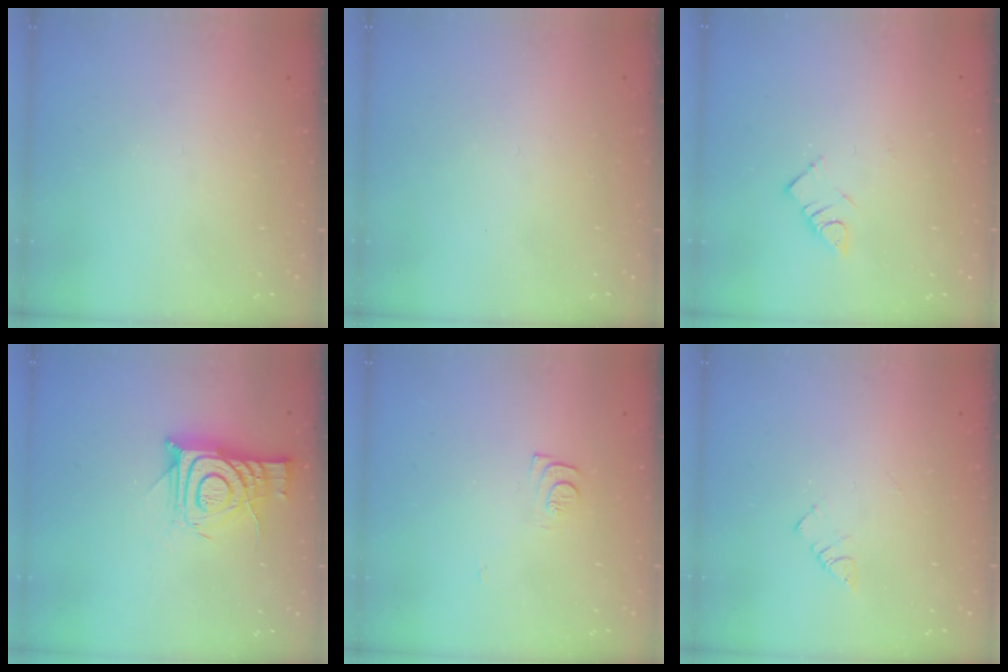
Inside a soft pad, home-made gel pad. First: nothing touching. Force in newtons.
{"total": 1.6, "press": 1.6, "slide": 0.1}
{"total": 3.8, "press": 3.7, "slide": 0.5}
{"total": 12.7, "press": 12.6, "slide": 1.1}
{"total": 7.0, "press": 7.0, "slide": 0.6}
{"total": 4.0, "press": 4.0, "slide": 0.4}